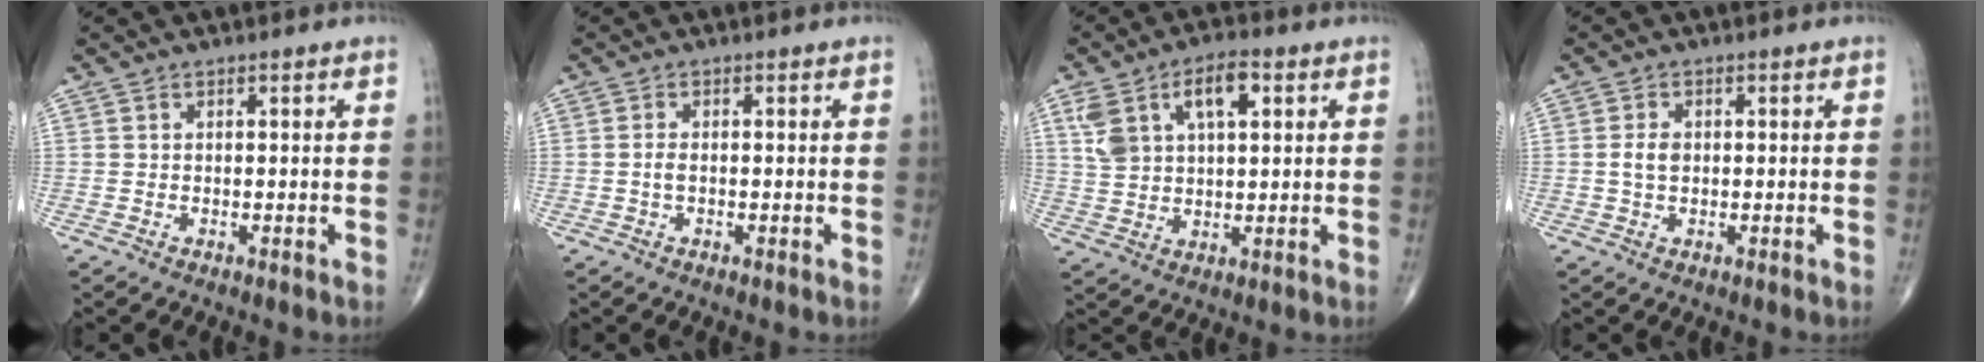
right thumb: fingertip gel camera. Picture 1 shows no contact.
{"total": 1.2, "force": [-0.3, 0.5, 1.1], "torque": [-0.021, 0.001, -0.008]}
{"total": 11.2, "force": [4.3, 5.9, 8.5], "torque": [-0.145, 0.006, 0.081]}
{"total": 2.6, "force": [0.1, 1.7, 2.0], "torque": [-0.038, 0.003, 0.000]}